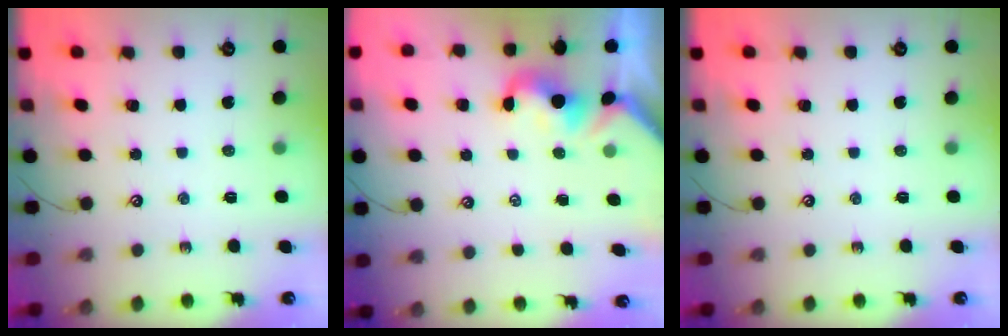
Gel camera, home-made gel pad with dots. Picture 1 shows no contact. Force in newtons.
{"total": 1.0, "press": 0.9, "slide": 0.4}
{"total": 0.0}